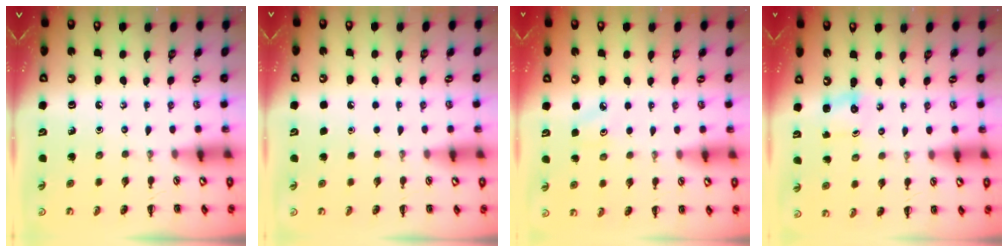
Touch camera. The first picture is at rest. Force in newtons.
{"total": 1.7, "press": 1.7, "slide": 0.1}
{"total": 5.8, "press": 5.6, "slide": 1.5}
{"total": 0.9, "press": 0.9, "slide": 0.3}